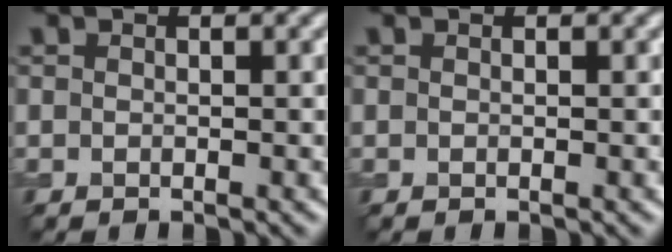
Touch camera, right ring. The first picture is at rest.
{"total": 0.0}